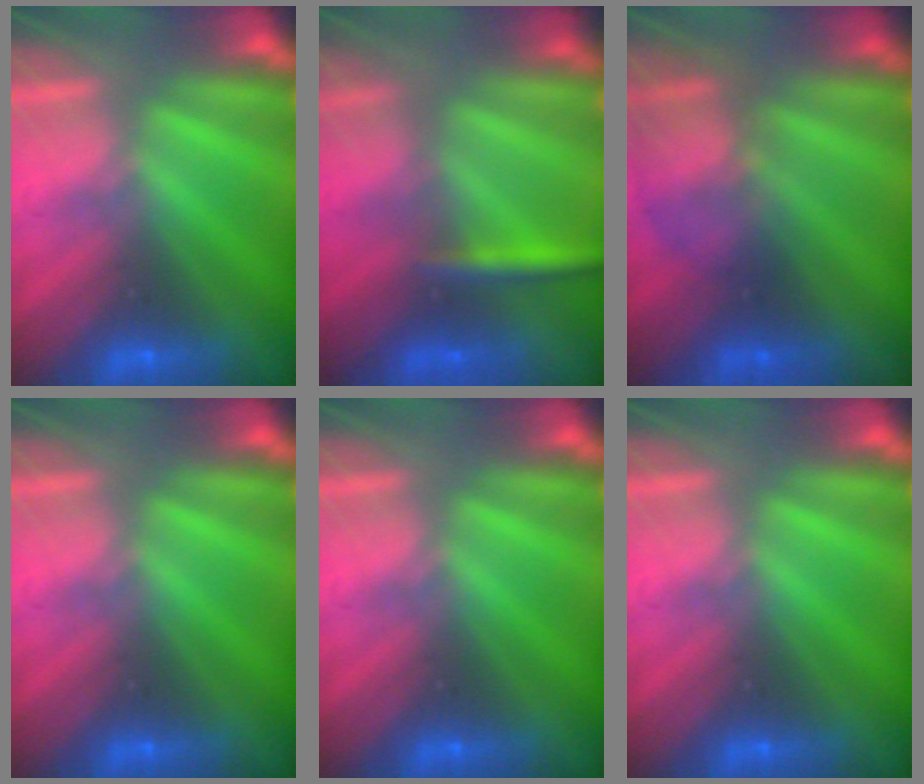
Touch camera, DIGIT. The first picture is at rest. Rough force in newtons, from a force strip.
{"total": 2.8}
{"total": 2.2}
{"total": 0.0}
{"total": 0.0}
{"total": 0.0}